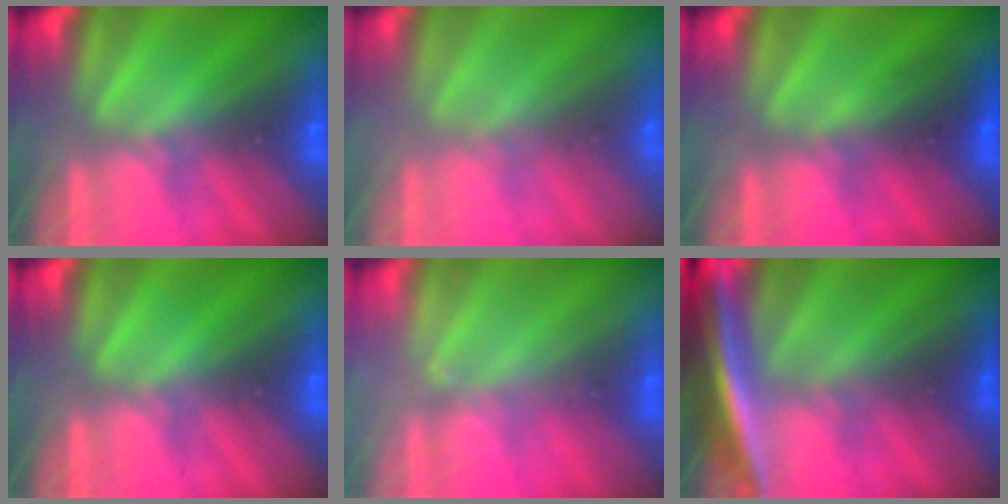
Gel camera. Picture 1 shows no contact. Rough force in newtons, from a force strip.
{"total": 8.4}
{"total": 2.7}
{"total": 0.0}
{"total": 2.4}
{"total": 7.5}